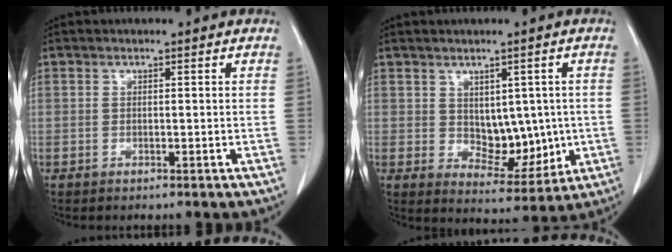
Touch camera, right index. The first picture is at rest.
{"total": 7.9, "force": [0.2, 4.8, 6.3], "torque": [-0.077, 0.000, 0.024]}